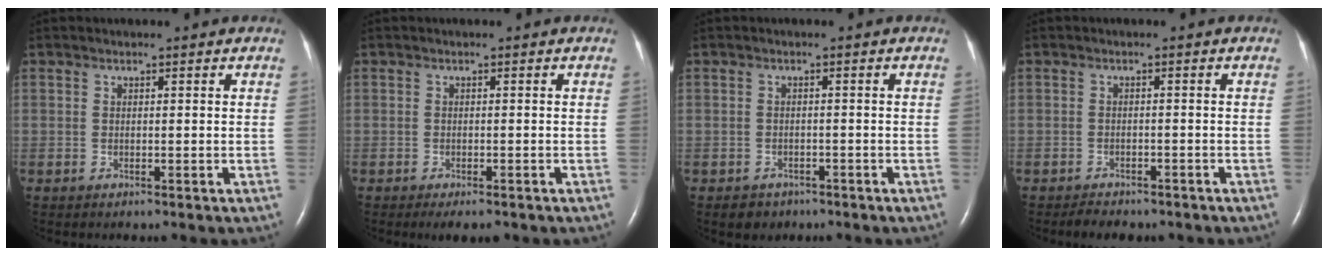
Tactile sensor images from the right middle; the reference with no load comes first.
{"total": 3.2, "force": [-2.4, 1.0, 1.9], "torque": [-0.023, -0.006, -0.030]}
{"total": 2.5, "force": [-1.7, 1.8, 0.3], "torque": [-0.015, 0.005, -0.020]}
{"total": 4.7, "force": [-4.0, 1.8, 1.7], "torque": [-0.030, -0.005, -0.050]}